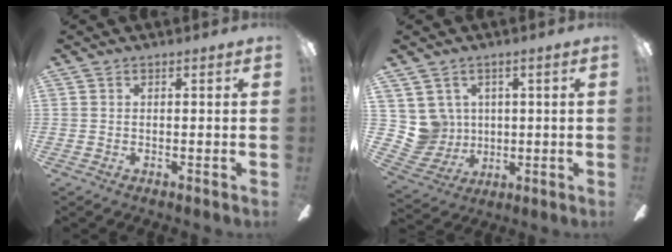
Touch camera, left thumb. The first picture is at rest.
{"total": 7.2, "force": [2.5, 6.8, 0.3], "torque": [-0.031, -0.015, 0.056]}